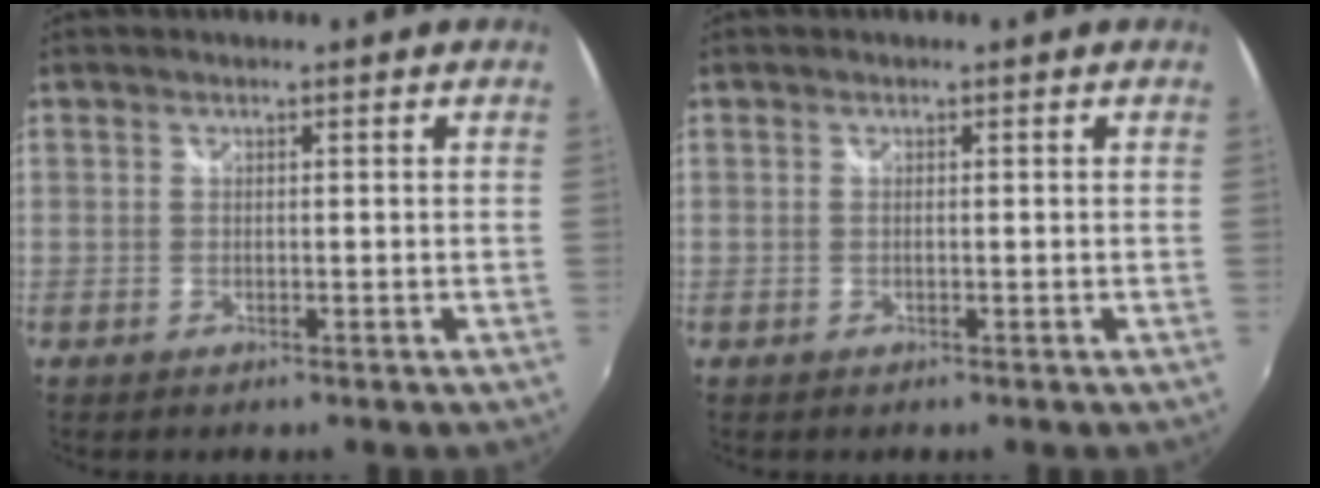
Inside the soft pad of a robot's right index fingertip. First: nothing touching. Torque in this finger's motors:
{"motor_torque": [-0.18, 0.08, -0.04, -0.01]}